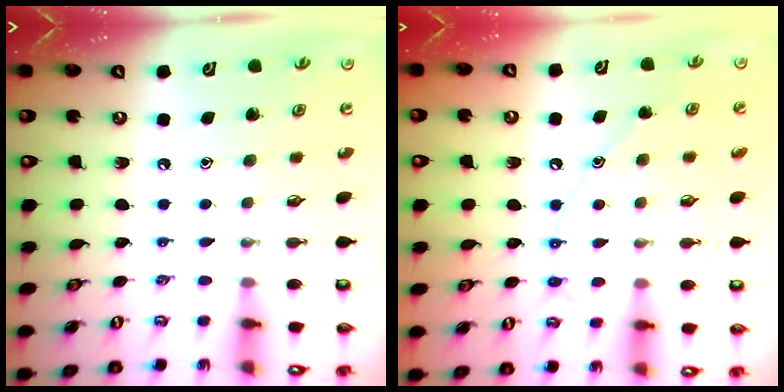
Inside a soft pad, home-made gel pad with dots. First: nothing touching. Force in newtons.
{"total": 10.9, "press": 10.9, "slide": 1.0}